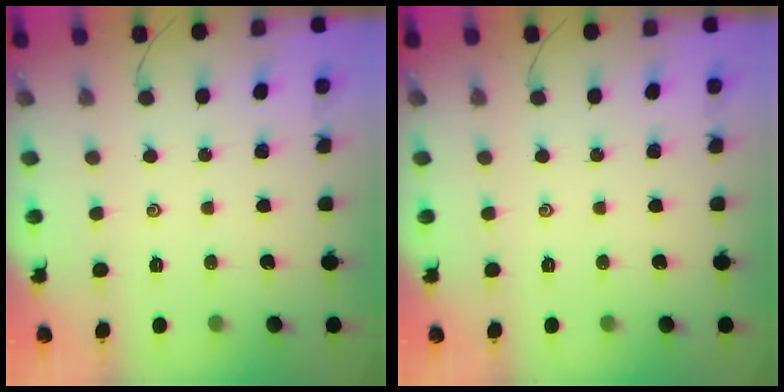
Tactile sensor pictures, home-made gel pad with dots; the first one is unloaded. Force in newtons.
{"total": 0.0}